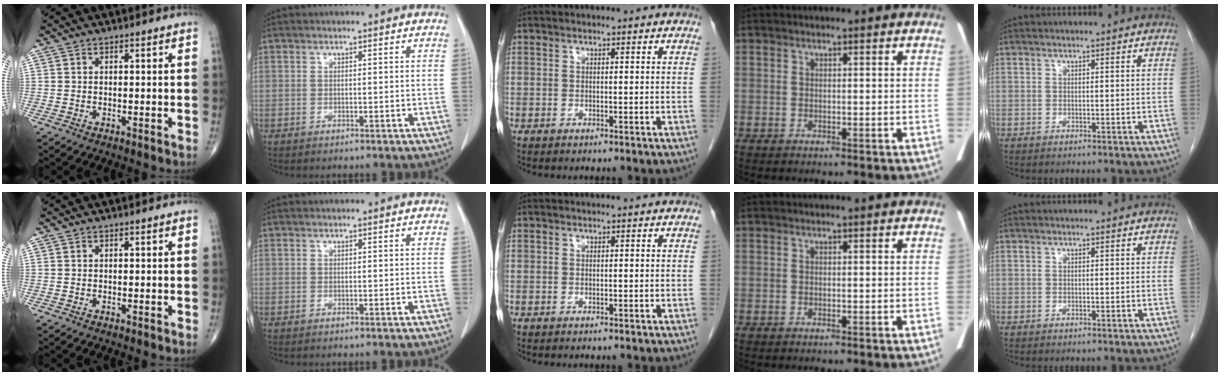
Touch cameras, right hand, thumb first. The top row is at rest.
{}